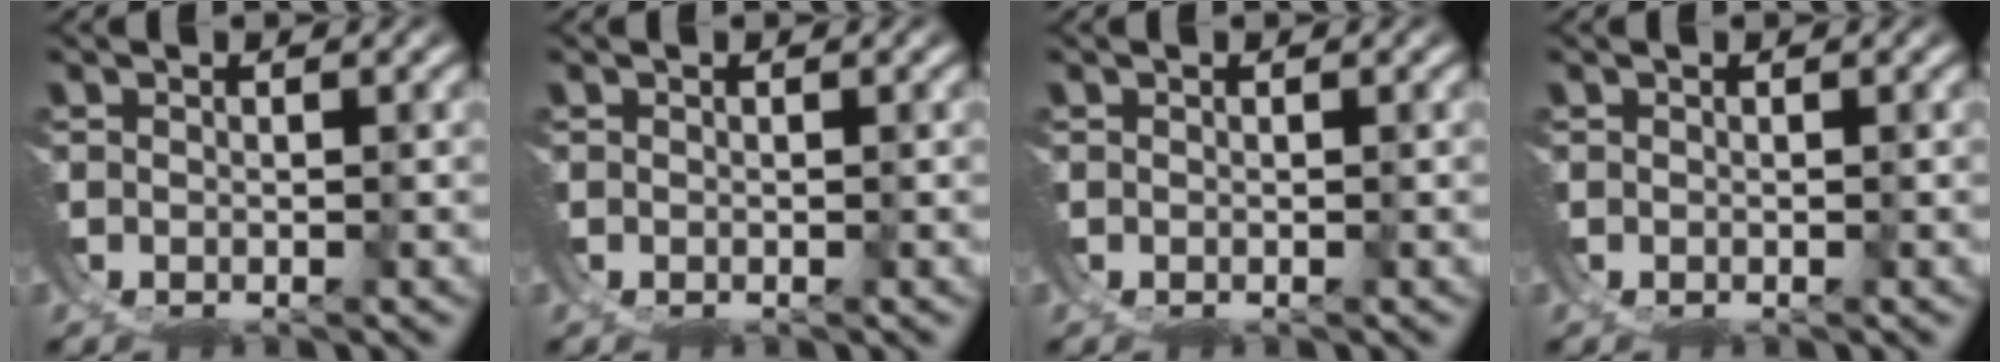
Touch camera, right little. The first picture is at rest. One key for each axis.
{"total": 0.0}
{"total": 0.0}
{"total": 0.0}